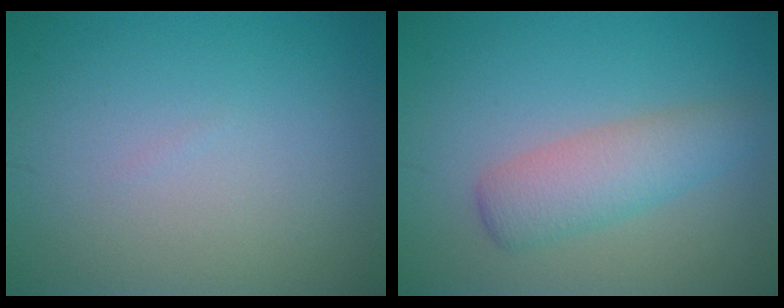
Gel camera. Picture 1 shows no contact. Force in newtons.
{"total": 3.7, "press": 3.7, "slide": 0.1}